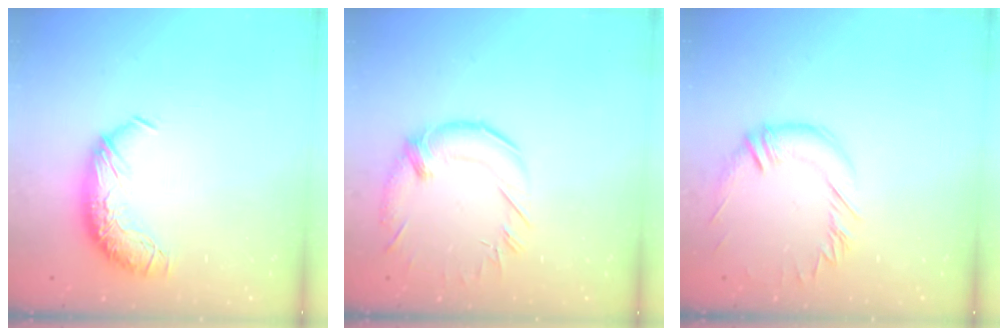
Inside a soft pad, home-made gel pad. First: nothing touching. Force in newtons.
{"total": 2.4, "press": 1.4, "slide": 1.9}
{"total": 1.3, "press": 1.1, "slide": 0.7}